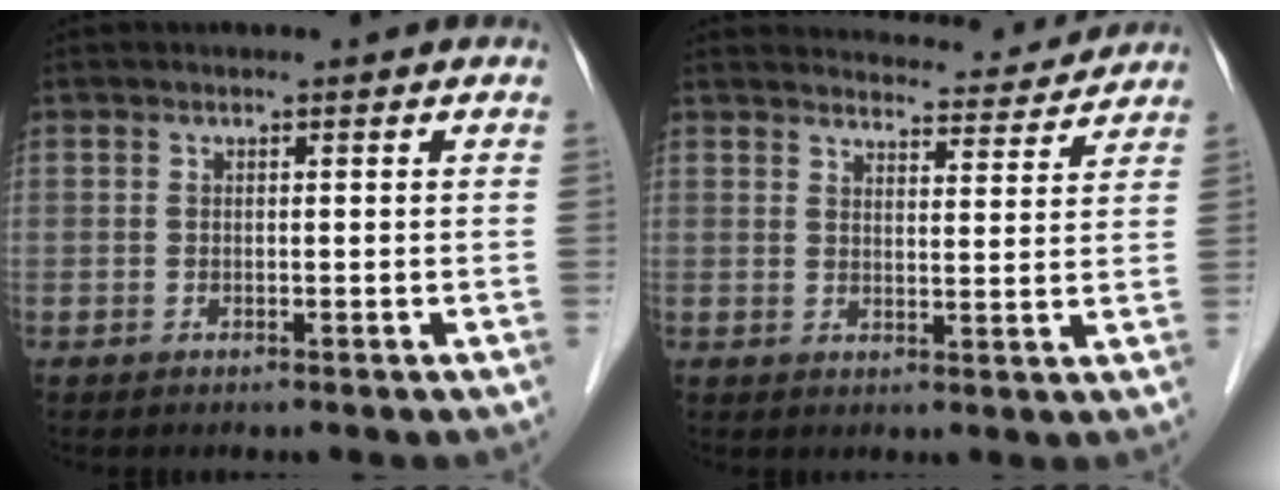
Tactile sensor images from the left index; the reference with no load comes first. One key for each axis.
{"total": 8.9, "fx": 8.8, "fy": 1.0, "fz": 0.6, "tx": -0.002, "ty": -0.005, "tz": 0.102}